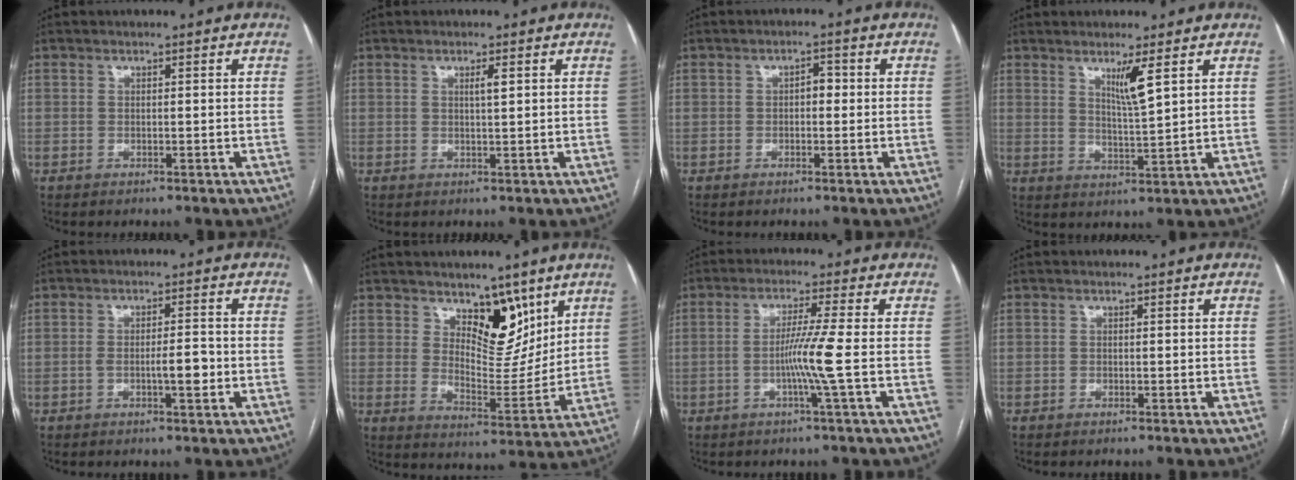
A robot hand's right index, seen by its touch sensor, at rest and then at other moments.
{"total": 1.5, "force": [0.6, 0.0, 1.3], "torque": [-0.023, -0.001, 0.009]}
{"total": 2.1, "force": [-0.1, 1.2, 1.7], "torque": [-0.022, 0.013, -0.003]}
{"total": 4.4, "force": [2.4, -0.4, 3.7], "torque": [-0.066, -0.017, 0.045]}
{"total": 3.7, "force": [-1.0, 0.6, 3.4], "torque": [-0.056, 0.002, -0.014]}
{"total": 9.4, "force": [6.0, 4.6, 5.5], "torque": [-0.072, -0.015, 0.106]}
{"total": 5.8, "force": [-1.3, -1.7, 5.3], "torque": [-0.101, -0.006, -0.026]}
{"total": 0.0}